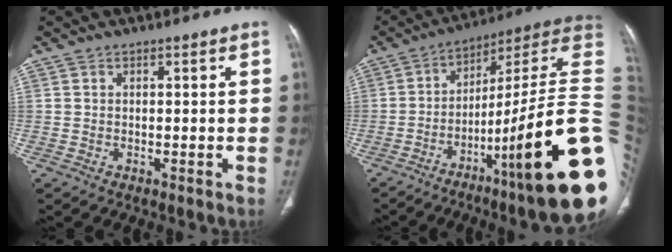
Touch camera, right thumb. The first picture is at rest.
{"total": 29.3, "force": [-6.5, 3.9, 28.3], "torque": [-0.321, 0.039, -0.104]}